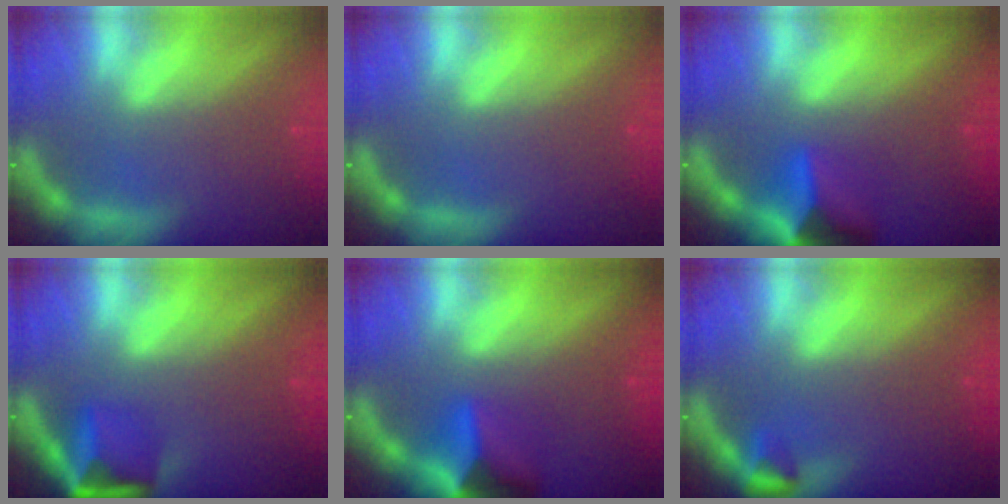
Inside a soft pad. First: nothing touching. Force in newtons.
{"total": 0.0}
{"total": 6.4}
{"total": 5.4}
{"total": 6.4}
{"total": 1.5}